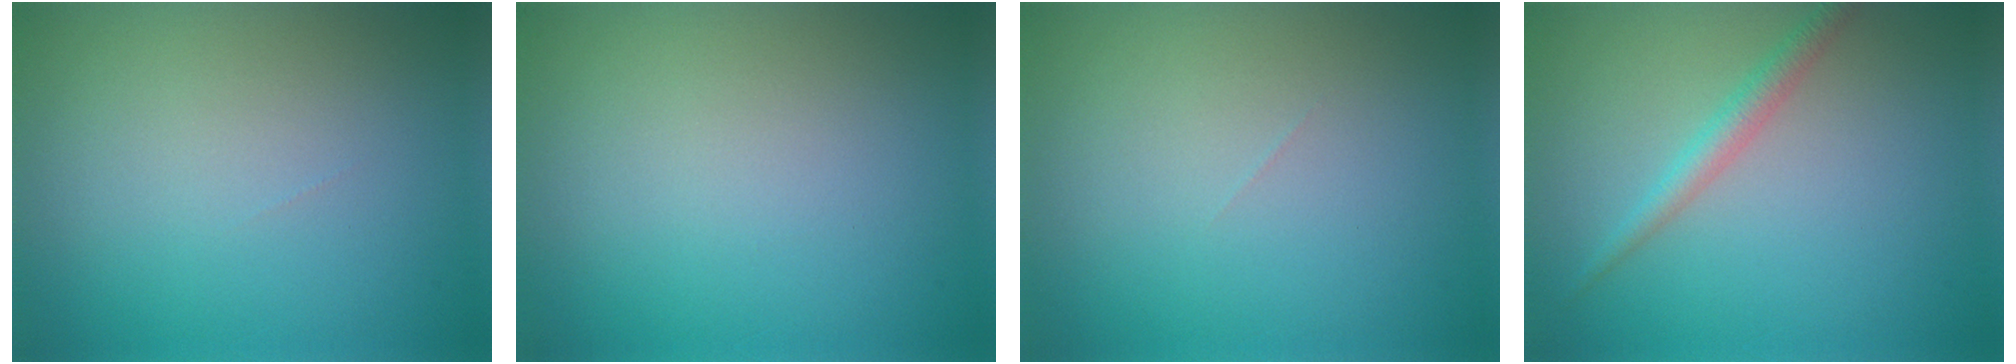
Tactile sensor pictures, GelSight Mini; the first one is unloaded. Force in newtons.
{"total": 0.0}
{"total": 0.0}
{"total": 2.0, "press": 2.0, "slide": 0.0}